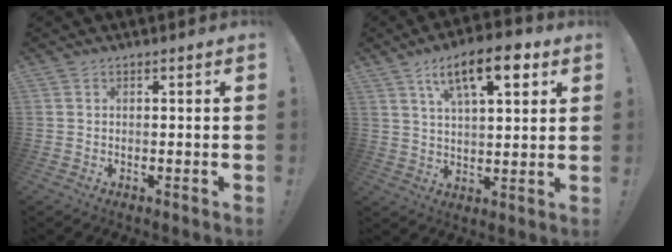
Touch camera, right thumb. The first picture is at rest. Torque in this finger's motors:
{"motor_torque": [0.29, 0.29, 0.20, 0.20, 0.07]}